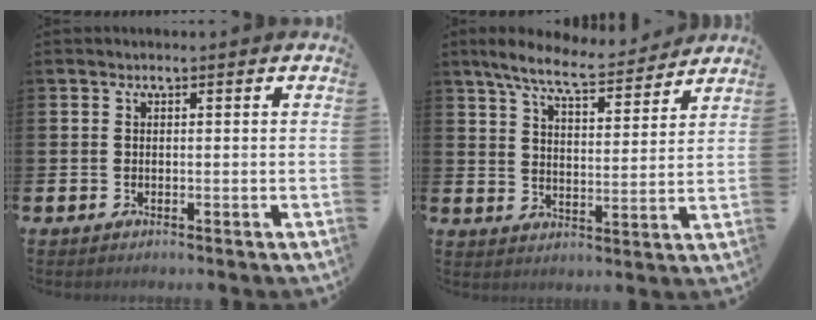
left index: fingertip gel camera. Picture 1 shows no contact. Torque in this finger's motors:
{"motor_torque": [1.04, -1.10, 0.60, 0.14]}